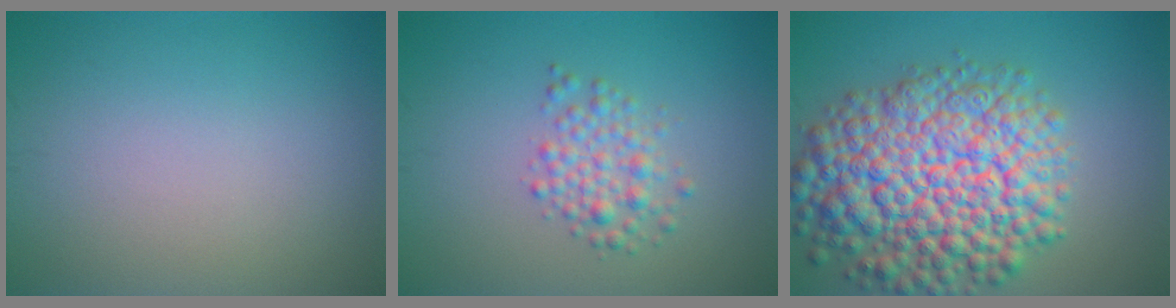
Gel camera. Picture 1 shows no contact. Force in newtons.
{"total": 2.6, "press": 2.5, "slide": 0.0}
{"total": 12.4, "press": 12.4, "slide": 0.5}